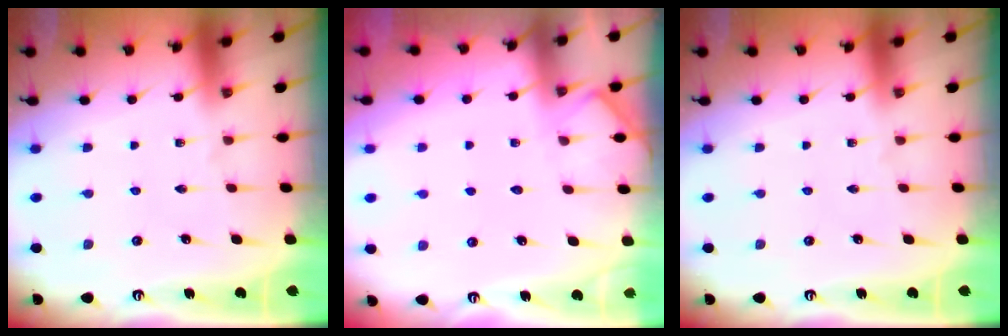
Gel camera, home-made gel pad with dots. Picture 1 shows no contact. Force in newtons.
{"total": 3.7, "press": 3.6, "slide": 0.4}
{"total": 0.0}